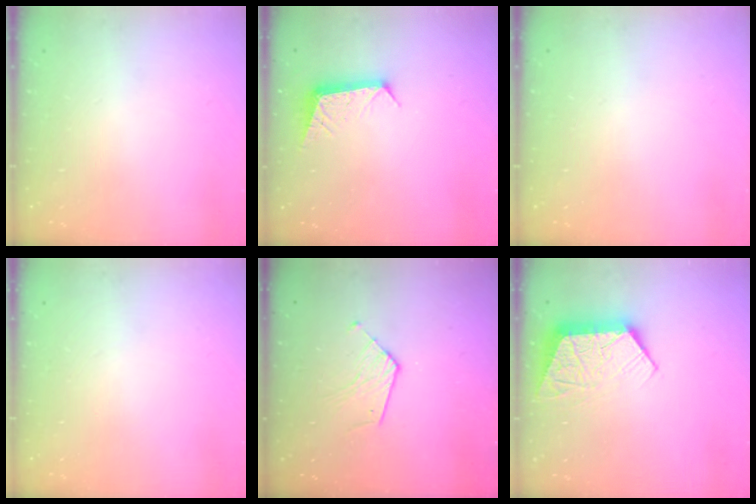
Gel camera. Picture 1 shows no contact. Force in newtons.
{"total": 8.2, "press": 8.2, "slide": 0.9}
{"total": 0.0}
{"total": 0.0}
{"total": 6.4, "press": 6.4, "slide": 0.5}
{"total": 10.4, "press": 10.3, "slide": 0.9}